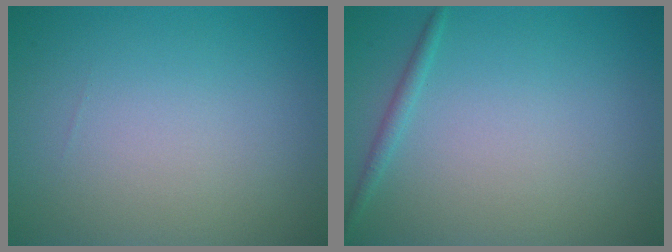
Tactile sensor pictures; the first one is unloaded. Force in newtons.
{"total": 1.0, "press": 1.0, "slide": 0.1}